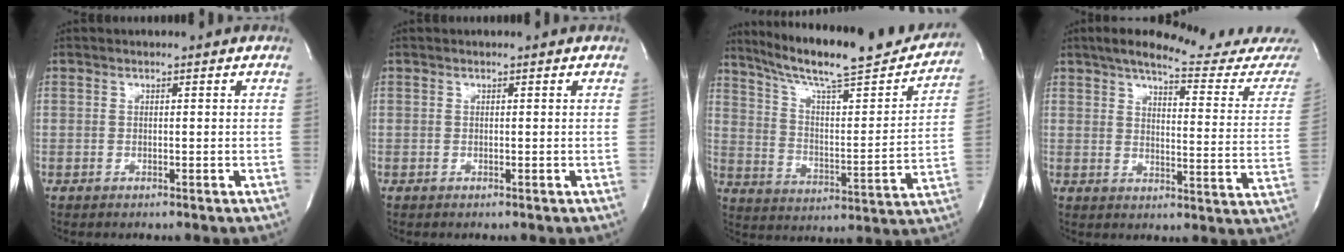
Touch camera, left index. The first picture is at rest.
{"total": 0.0}
{"total": 24.8, "force": [21.6, 2.8, 11.7], "torque": [-0.186, -0.030, 0.306]}
{"total": 18.8, "force": [17.2, 0.9, 7.5], "torque": [-0.097, -0.064, 0.208]}